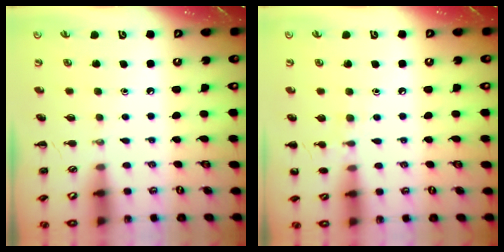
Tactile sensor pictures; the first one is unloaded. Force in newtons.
{"total": 5.5, "press": 5.3, "slide": 1.6}